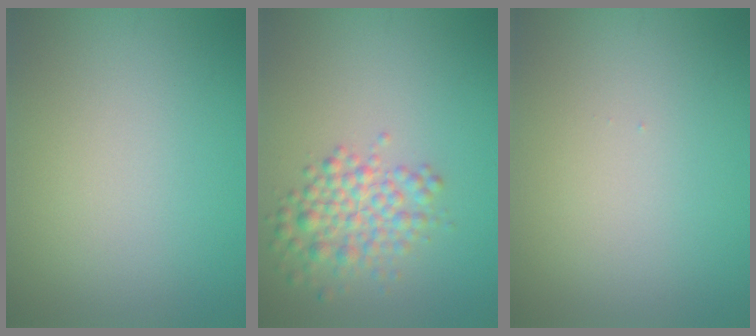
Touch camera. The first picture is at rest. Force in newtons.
{"total": 3.6, "press": 3.6, "slide": 0.1}
{"total": 0.0}